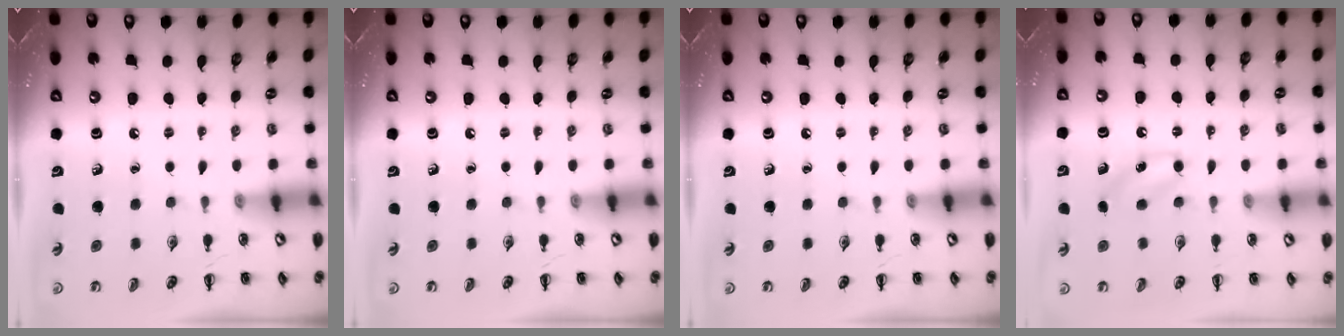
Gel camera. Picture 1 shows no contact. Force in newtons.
{"total": 0.0}
{"total": 0.0}
{"total": 5.9, "press": 5.7, "slide": 1.5}